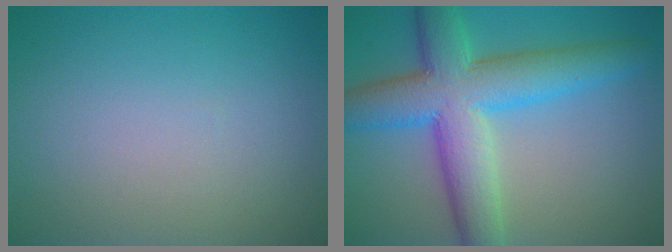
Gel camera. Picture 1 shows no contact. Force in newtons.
{"total": 9.4, "press": 9.4, "slide": 0.1}